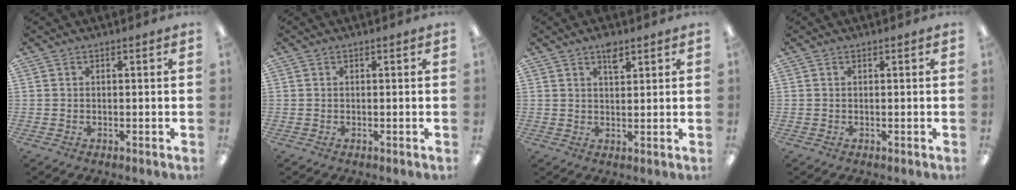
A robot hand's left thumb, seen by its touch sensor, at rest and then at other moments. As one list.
[{"total": 0.0}, {"total": 4.0, "force": [2.7, 1.8, 2.5], "torque": [-0.030, -0.009, 0.043]}, {"total": 0.0}]